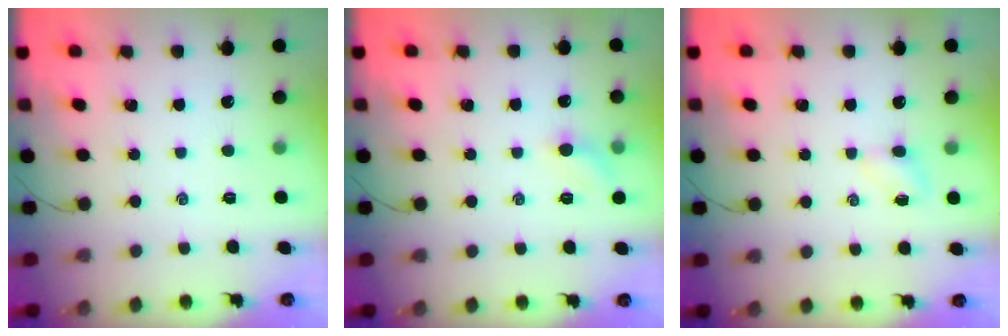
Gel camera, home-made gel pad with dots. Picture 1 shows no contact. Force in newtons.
{"total": 6.3, "press": 6.1, "slide": 1.6}
{"total": 2.8, "press": 2.6, "slide": 1.0}